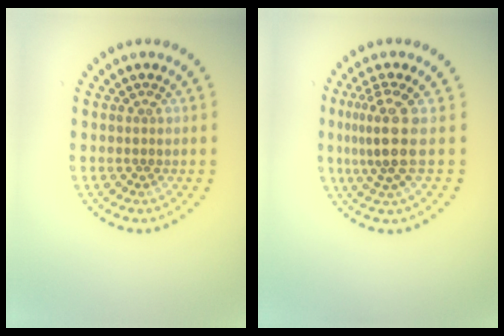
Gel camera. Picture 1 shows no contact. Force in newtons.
{"total": 3.5, "press": 2.6, "slide": 2.4}